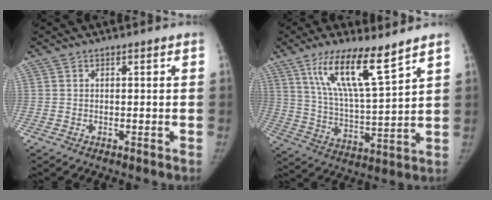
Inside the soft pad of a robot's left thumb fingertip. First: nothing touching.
{"total": 14.1, "force": [9.0, 2.5, 10.6], "torque": [-0.184, -0.053, 0.177]}